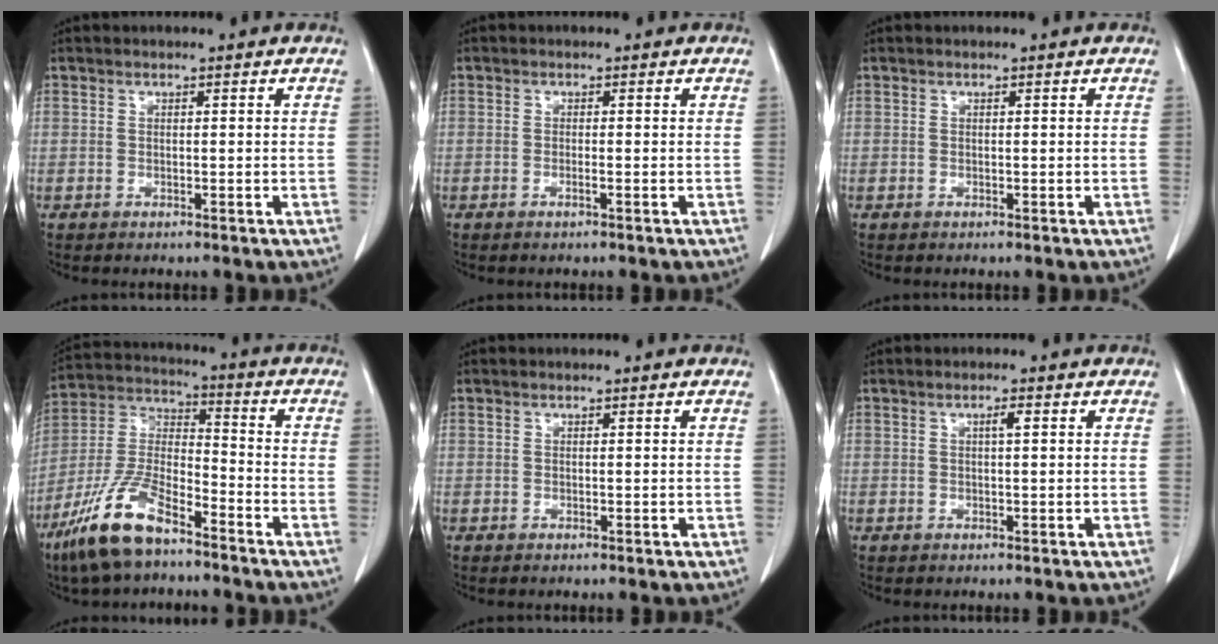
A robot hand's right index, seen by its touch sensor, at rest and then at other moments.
{"total": 0.7, "force": [-0.3, -0.1, 0.6], "torque": [-0.012, 0.000, -0.006]}
{"total": 0.0}
{"total": 13.3, "force": [-9.2, 4.0, 8.8], "torque": [-0.193, -0.005, -0.181]}
{"total": 0.0}
{"total": 1.4, "force": [0.5, 0.2, 1.3], "torque": [-0.023, 0.002, 0.006]}